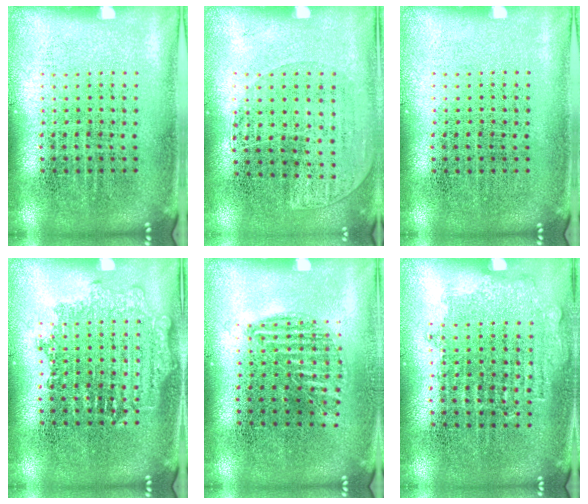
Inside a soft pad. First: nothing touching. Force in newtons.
{"total": 1.1, "press": 1.0, "slide": 0.5}
{"total": 0.0}
{"total": 2.2, "press": 2.2, "slide": 0.5}
{"total": 0.9, "press": 0.8, "slide": 0.3}
{"total": 0.9, "press": 0.8, "slide": 0.3}